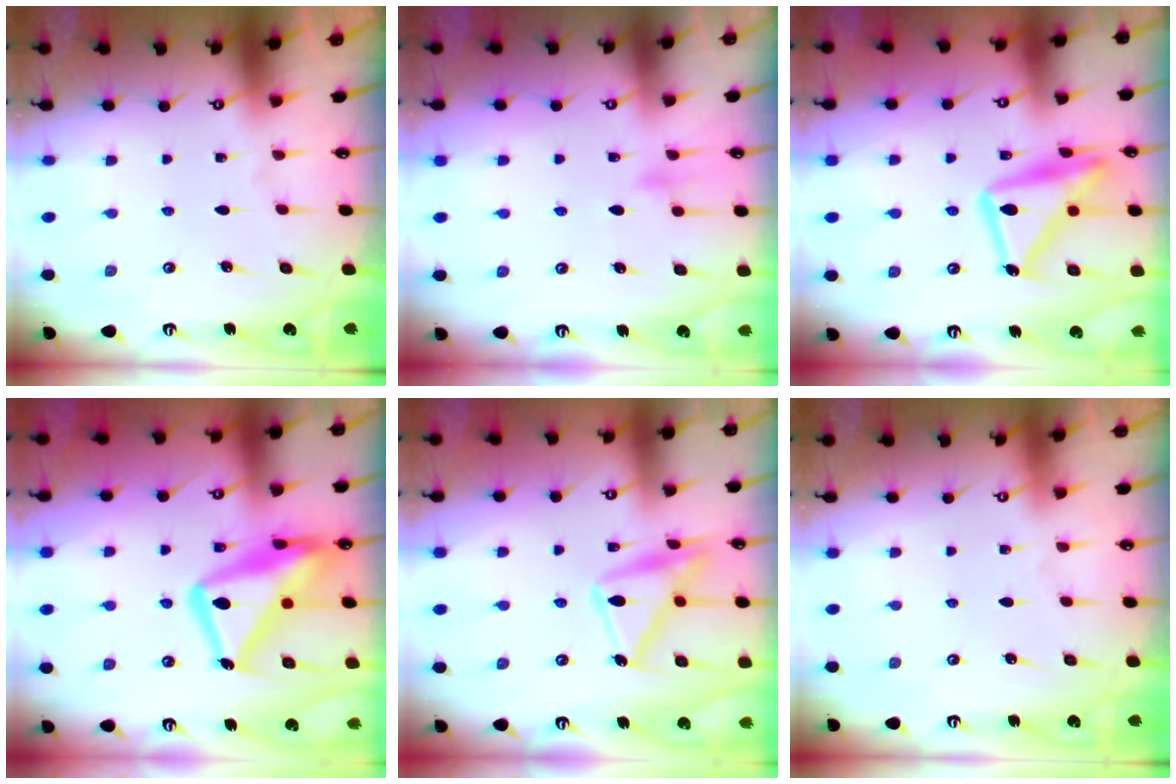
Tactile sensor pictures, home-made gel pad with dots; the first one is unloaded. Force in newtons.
{"total": 7.7, "press": 7.7, "slide": 0.5}
{"total": 17.6, "press": 17.5, "slide": 1.2}
{"total": 18.8, "press": 18.7, "slide": 1.9}
{"total": 16.2, "press": 16.2, "slide": 1.0}
{"total": 4.0, "press": 4.0, "slide": 0.1}